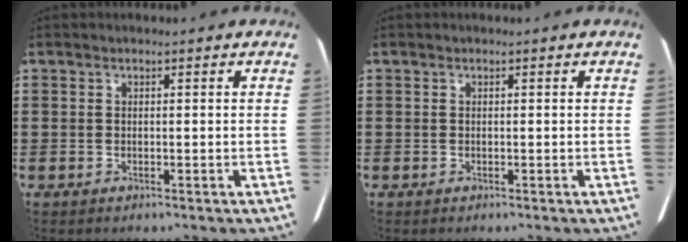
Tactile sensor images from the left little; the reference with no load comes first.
{"total": 0.0}